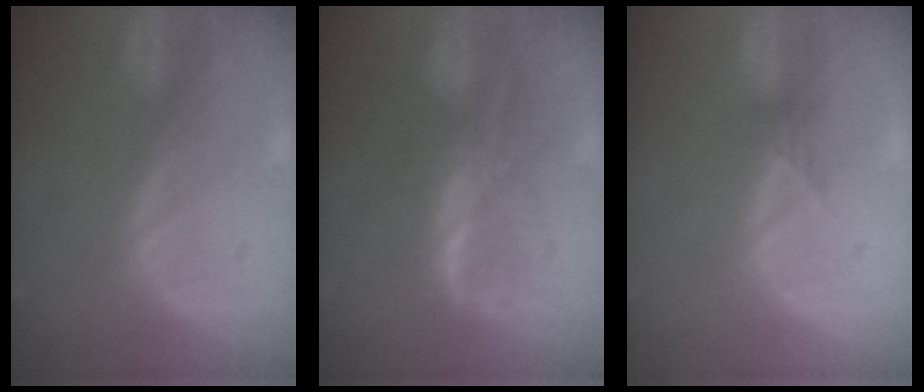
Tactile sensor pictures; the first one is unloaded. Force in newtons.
{"total": 7.6, "press": 6.7, "slide": 3.6}
{"total": 1.3, "press": 1.0, "slide": 0.8}